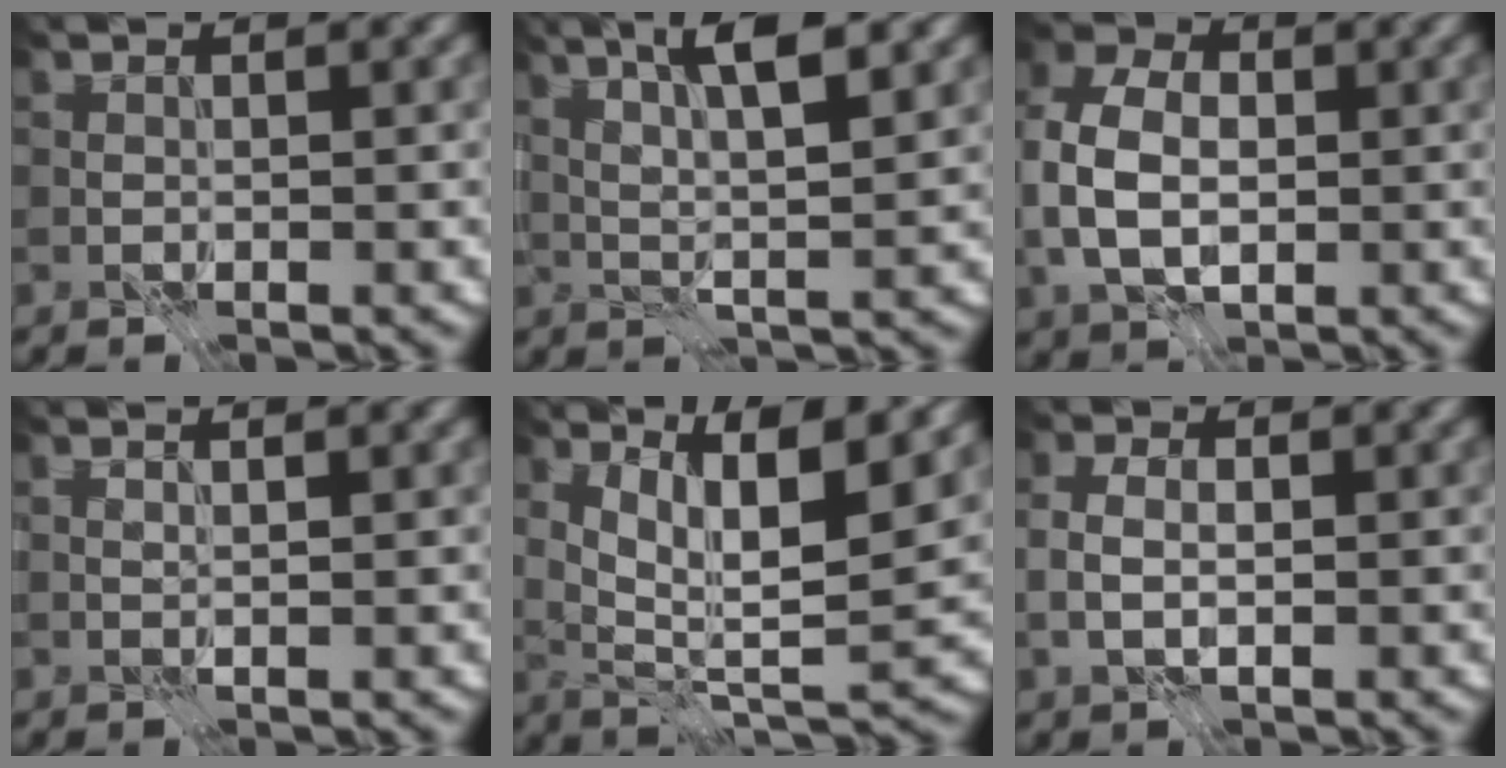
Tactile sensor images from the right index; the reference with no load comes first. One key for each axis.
{"total": 6.1, "fx": 2.8, "fy": 1.3, "fz": 5.3, "tx": -0.084, "ty": 0.007, "tz": 0.046}
{"total": 6.2, "fx": -0.3, "fy": 4.2, "fz": 4.5, "tx": -0.103, "ty": 0.004, "tz": -0.011}
{"total": 1.3, "fx": 0.9, "fy": 0.3, "fz": 1.0, "tx": -0.014, "ty": -0.004, "tz": 0.003}
{"total": 8.8, "fx": 4.0, "fy": 2.0, "fz": 7.6, "tx": -0.124, "ty": -0.004, "tz": 0.075}
{"total": 2.1, "fx": -0.1, "fy": 1.3, "fz": 1.7, "tx": -0.039, "ty": 0.002, "tz": -0.001}